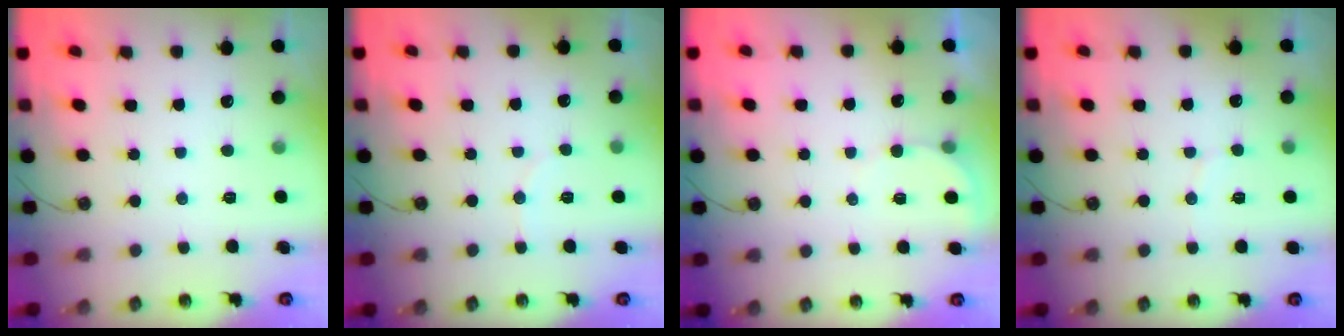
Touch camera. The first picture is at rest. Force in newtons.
{"total": 3.2, "press": 3.2, "slide": 0.6}
{"total": 2.2, "press": 2.2, "slide": 0.2}
{"total": 3.4, "press": 3.4, "slide": 0.2}